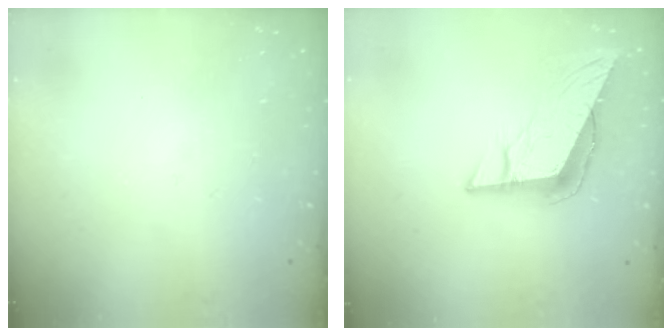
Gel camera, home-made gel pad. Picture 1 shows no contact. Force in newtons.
{"total": 10.5, "press": 10.5, "slide": 0.9}